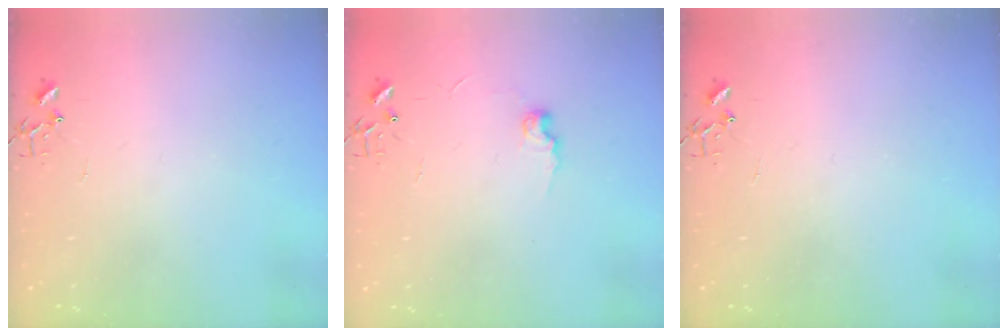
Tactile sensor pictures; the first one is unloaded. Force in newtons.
{"total": 6.5, "press": 6.4, "slide": 0.8}
{"total": 0.0}